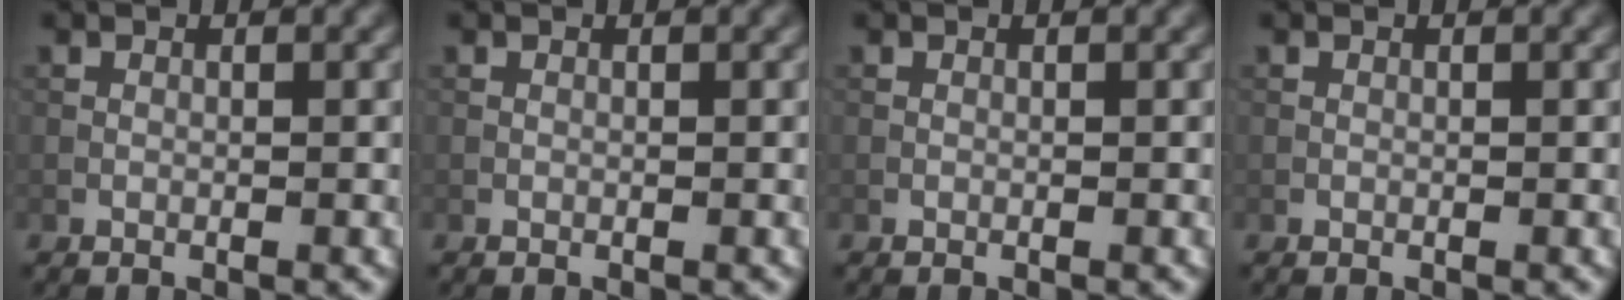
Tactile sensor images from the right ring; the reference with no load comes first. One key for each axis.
{"total": 0.0}
{"total": 0.0}
{"total": 0.0}